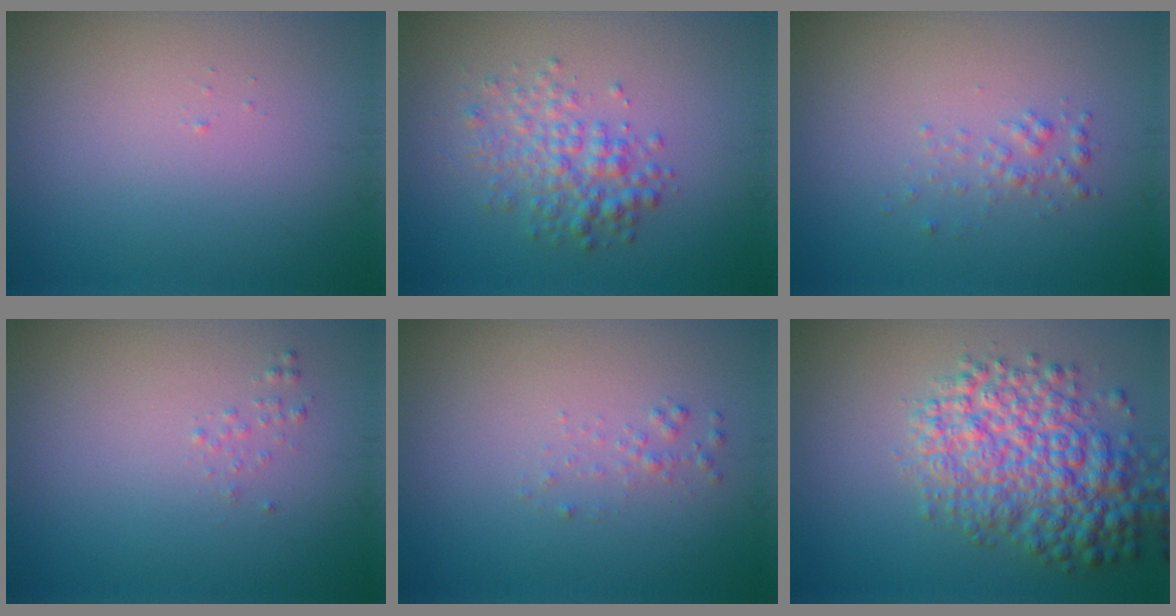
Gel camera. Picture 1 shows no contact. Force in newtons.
{"total": 3.2, "press": 3.2, "slide": 0.0}
{"total": 1.1, "press": 1.1, "slide": 0.1}
{"total": 0.6, "press": 0.6, "slide": 0.1}
{"total": 0.8, "press": 0.8, "slide": 0.1}
{"total": 7.4, "press": 7.4, "slide": 0.2}